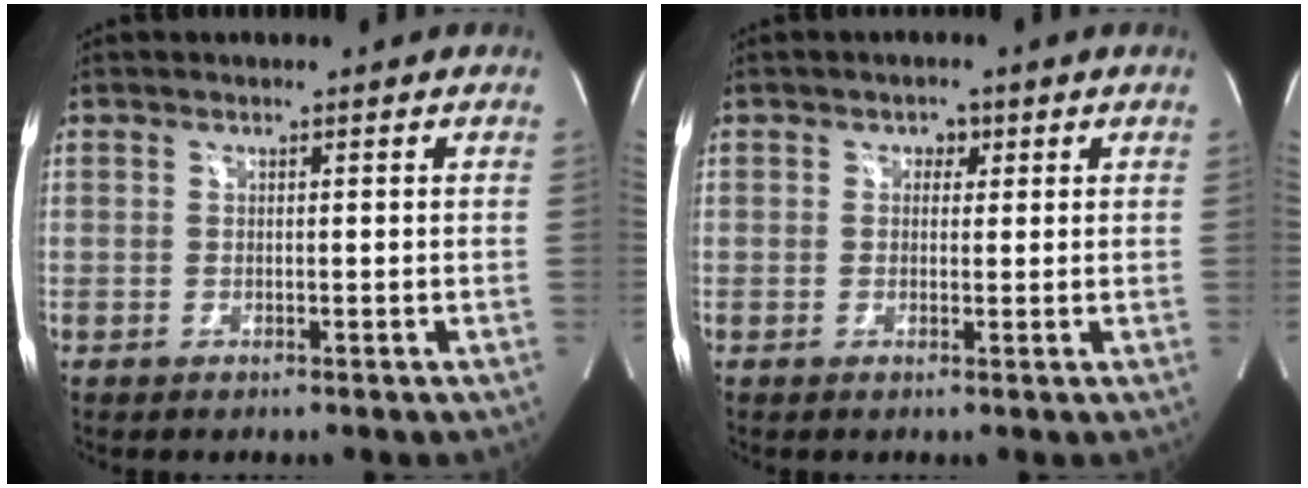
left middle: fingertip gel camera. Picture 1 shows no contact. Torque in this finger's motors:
{"motor_torque": [-0.18, 0.10, -0.07, -0.01]}